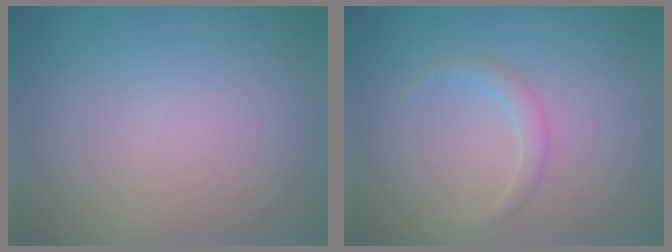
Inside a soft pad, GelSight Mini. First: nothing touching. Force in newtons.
{"total": 1.3, "press": 1.2, "slide": 0.2}